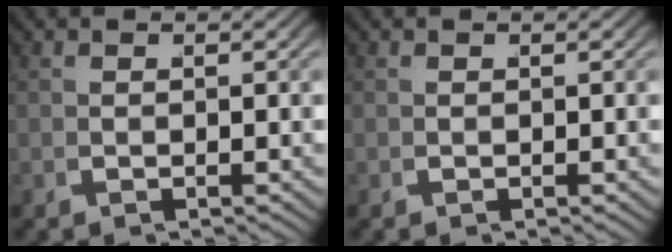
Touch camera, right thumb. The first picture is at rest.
{"total": 0.0}